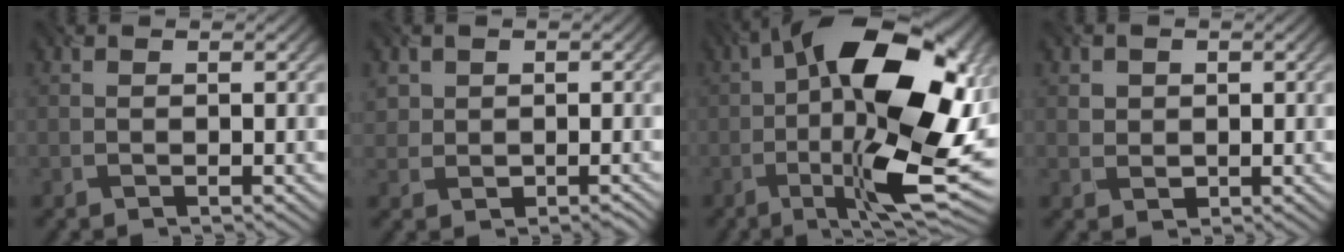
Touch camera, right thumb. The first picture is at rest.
{"total": 2.6, "force": [0.4, 2.5, 0.5], "torque": [-0.006, -0.006, 0.009]}
{"total": 19.4, "force": [-0.8, 7.3, 17.9], "torque": [-0.288, 0.015, -0.021]}
{"total": 1.8, "force": [0.4, 1.7, 0.4], "torque": [-0.011, -0.005, 0.007]}